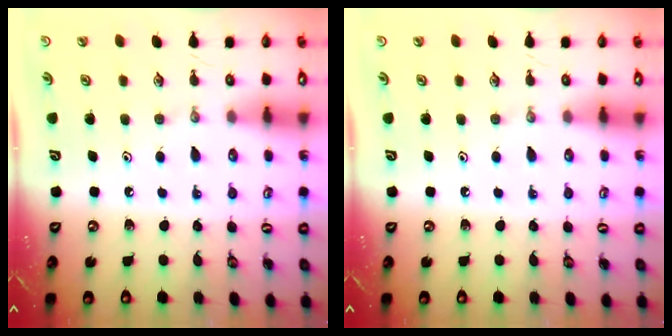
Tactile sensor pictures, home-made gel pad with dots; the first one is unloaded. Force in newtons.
{"total": 0.0}